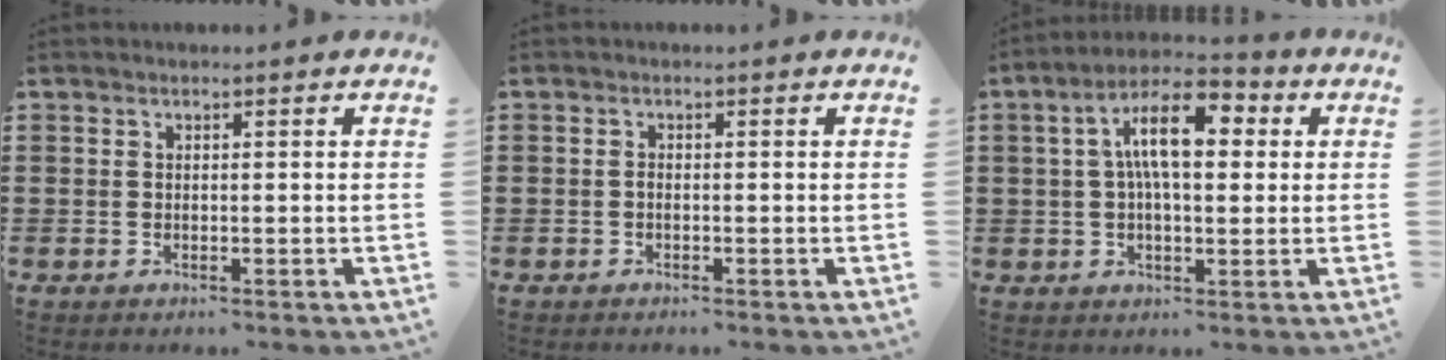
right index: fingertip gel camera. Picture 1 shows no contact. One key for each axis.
{"total": 0.6, "fx": -0.3, "fy": 0.3, "fz": 0.4, "tx": -0.009, "ty": -0.002, "tz": -0.006}
{"total": 10.3, "fx": 2.4, "fy": 4.5, "fz": 9.0, "tx": -0.169, "ty": 0.010, "tz": 0.034}